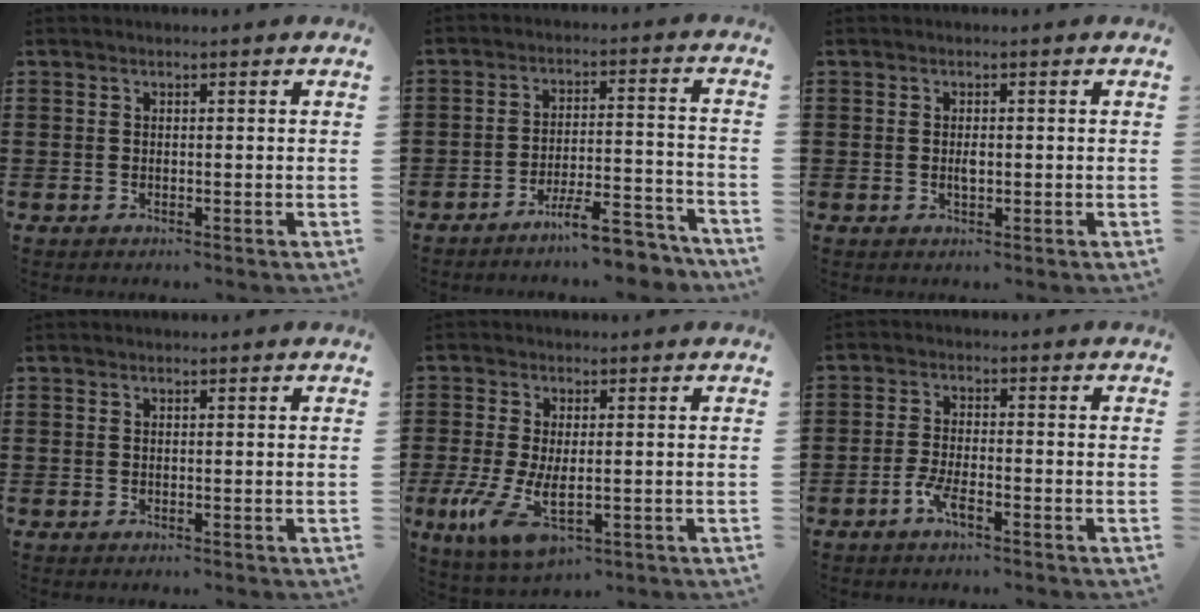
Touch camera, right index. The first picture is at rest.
{"total": 7.8, "force": [-6.7, 0.7, 3.9], "torque": [-0.054, 0.011, -0.119]}
{"total": 1.6, "force": [-0.1, 0.6, 1.5], "torque": [-0.028, 0.001, -0.003]}
{"total": 0.0}
{"total": 8.1, "force": [-1.8, 3.3, 7.2], "torque": [-0.163, -0.019, -0.030]}
{"total": 3.6, "force": [-2.3, 0.7, 2.6], "torque": [-0.074, -0.004, -0.052]}